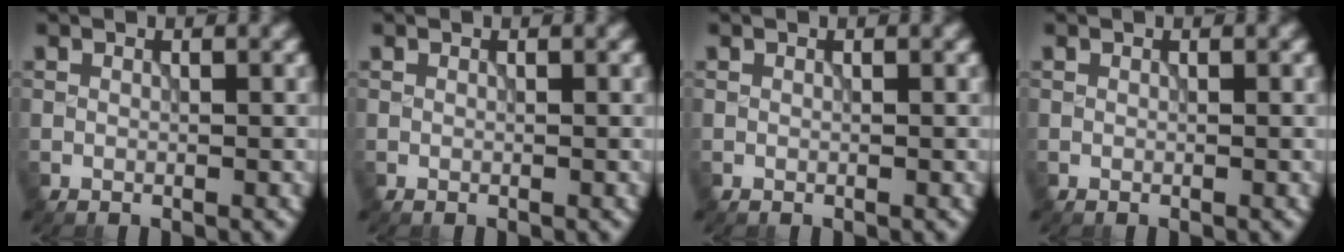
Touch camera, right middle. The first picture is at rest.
{"total": 0.0}
{"total": 0.0}
{"total": 0.0}